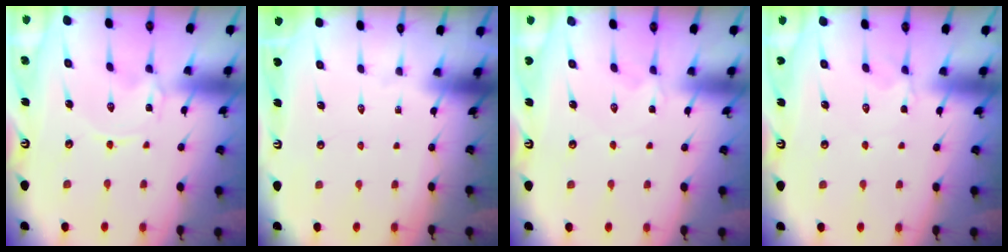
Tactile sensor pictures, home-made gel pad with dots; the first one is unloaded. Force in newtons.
{"total": 0.0}
{"total": 1.7, "press": 1.6, "slide": 0.3}
{"total": 2.2, "press": 2.1, "slide": 0.7}